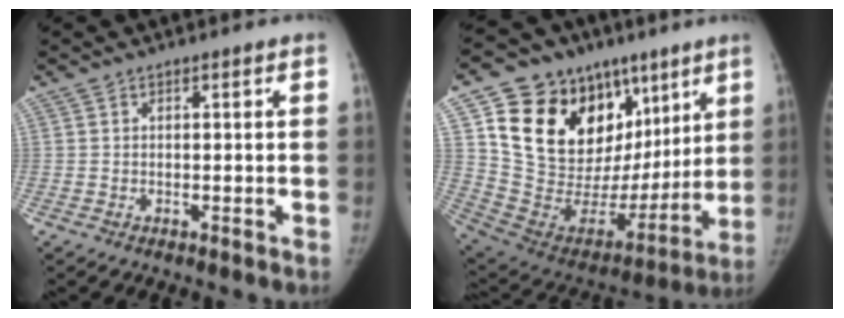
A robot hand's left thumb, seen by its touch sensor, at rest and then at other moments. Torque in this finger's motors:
{"motor_torque": [2.16, 2.59, 1.33, -1.44, 0.12]}